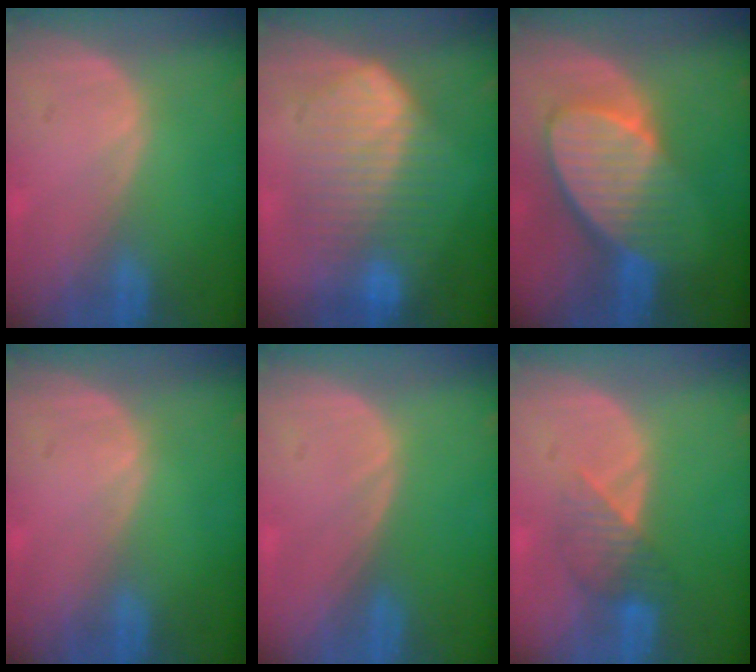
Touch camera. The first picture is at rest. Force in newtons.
{"total": 10.0, "press": 10.0, "slide": 0.6}
{"total": 9.3, "press": 8.3, "slide": 4.3}
{"total": 0.0}
{"total": 0.0}
{"total": 3.9, "press": 3.7, "slide": 1.4}